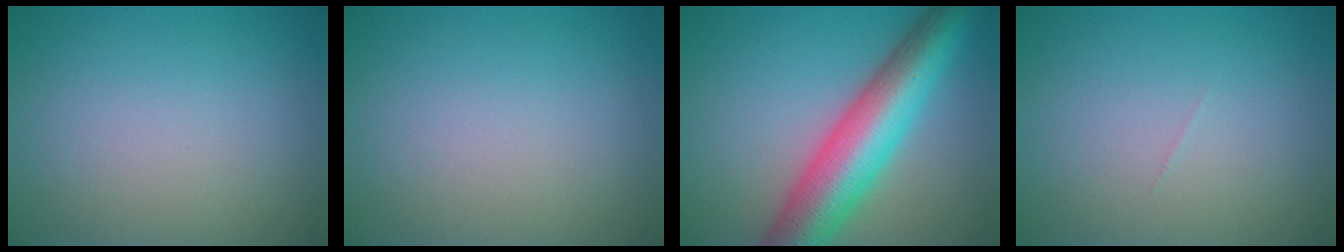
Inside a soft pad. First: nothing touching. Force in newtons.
{"total": 0.0}
{"total": 10.3, "press": 10.3, "slide": 0.3}
{"total": 0.0}